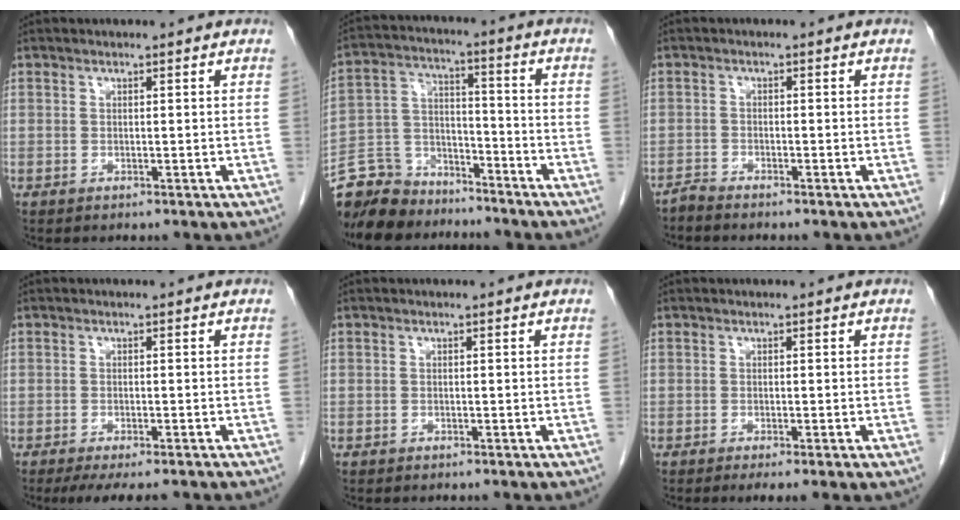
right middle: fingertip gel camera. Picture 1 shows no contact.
{"total": 11.4, "force": [-10.2, 4.9, 1.5], "torque": [-0.038, 0.028, -0.188]}
{"total": 1.4, "force": [-1.4, -0.2, 0.0], "torque": [0.003, -0.004, -0.029]}
{"total": 6.7, "force": [-5.4, 1.2, 3.8], "torque": [-0.047, -0.011, -0.079]}
{"total": 0.0}
{"total": 3.4, "force": [-1.9, 0.6, 2.7], "torque": [-0.033, -0.011, -0.025]}